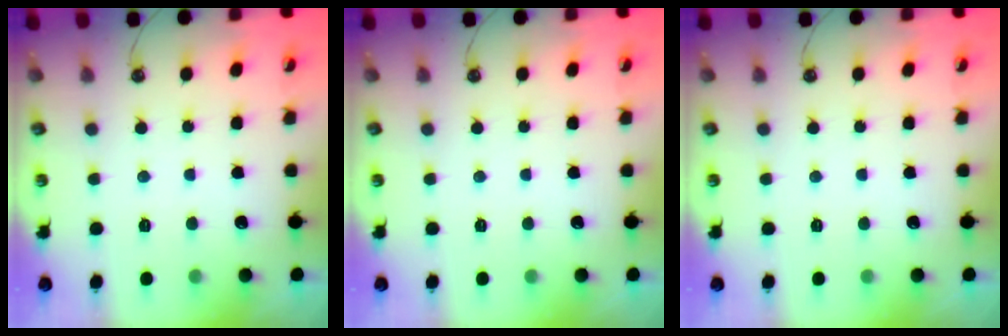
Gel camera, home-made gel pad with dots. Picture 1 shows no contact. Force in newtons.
{"total": 0.0}
{"total": 0.0}